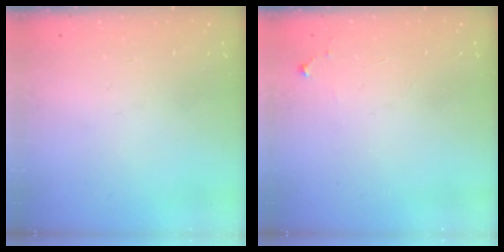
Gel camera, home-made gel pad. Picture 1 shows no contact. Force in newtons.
{"total": 4.9, "press": 4.9, "slide": 0.7}